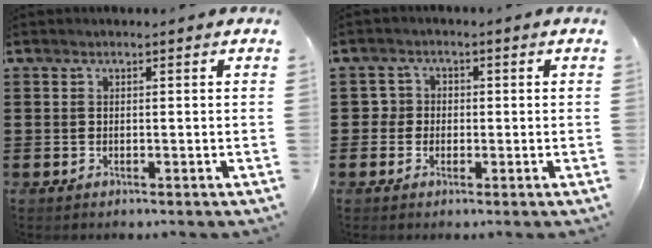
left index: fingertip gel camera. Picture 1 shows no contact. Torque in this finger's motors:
{"motor_torque": [-0.82, 1.00, -0.01, -0.02]}